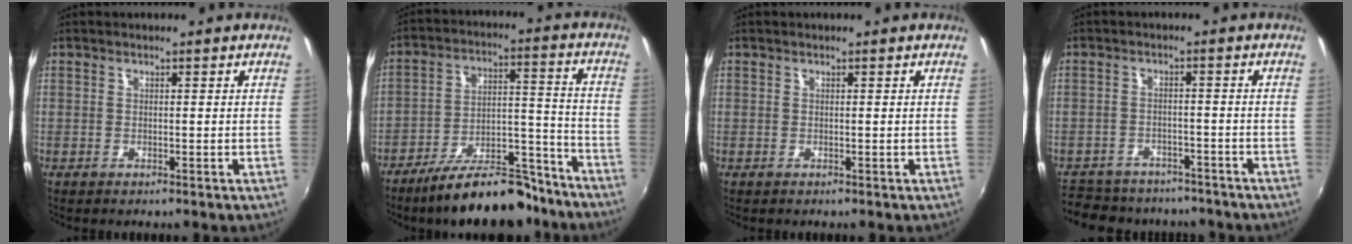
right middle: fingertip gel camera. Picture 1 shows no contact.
{"total": 18.7, "force": [-15.2, 5.9, 9.1], "torque": [-0.151, 0.021, -0.215]}
{"total": 0.0}
{"total": 15.5, "force": [-12.9, 6.7, 5.4], "torque": [-0.130, 0.006, -0.177]}